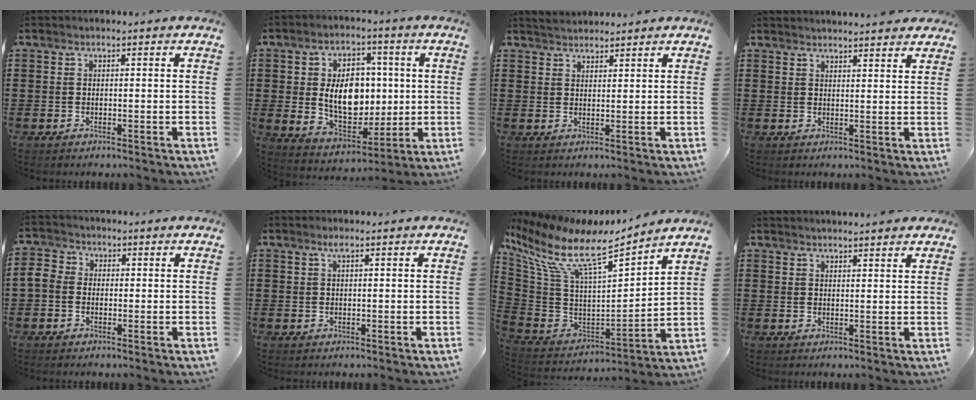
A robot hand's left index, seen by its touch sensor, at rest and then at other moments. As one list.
[{"total": 10.0, "force": [0.8, 7.1, 7.0], "torque": [-0.134, 0.012, 0.012]}, {"total": 2.1, "force": [2.1, 0.1, 0.0], "torque": [-0.006, -0.001, 0.042]}, {"total": 2.4, "force": [2.4, -0.3, 0.2], "torque": [-0.011, -0.008, 0.046]}, {"total": 2.4, "force": [-0.9, 1.9, 1.0], "torque": [-0.038, 0.003, -0.025]}, {"total": 1.1, "force": [0.5, 0.1, 1.0], "torque": [-0.020, 0.002, 0.009]}, {"total": 10.7, "force": [6.8, 2.8, 7.7], "torque": [-0.182, -0.053, 0.110]}, {"total": 2.0, "force": [2.0, -0.3, 0.3], "torque": [-0.011, -0.004, 0.039]}]